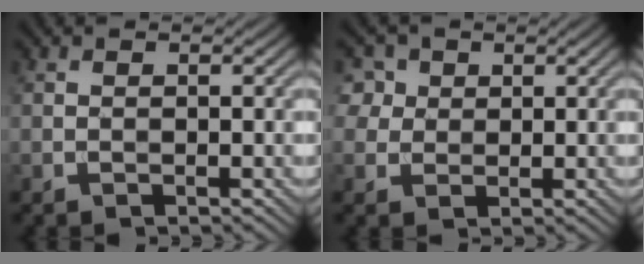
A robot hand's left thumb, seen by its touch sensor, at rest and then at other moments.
{"total": 4.6, "force": [2.1, 3.7, 1.7], "torque": [-0.068, 0.004, 0.039]}